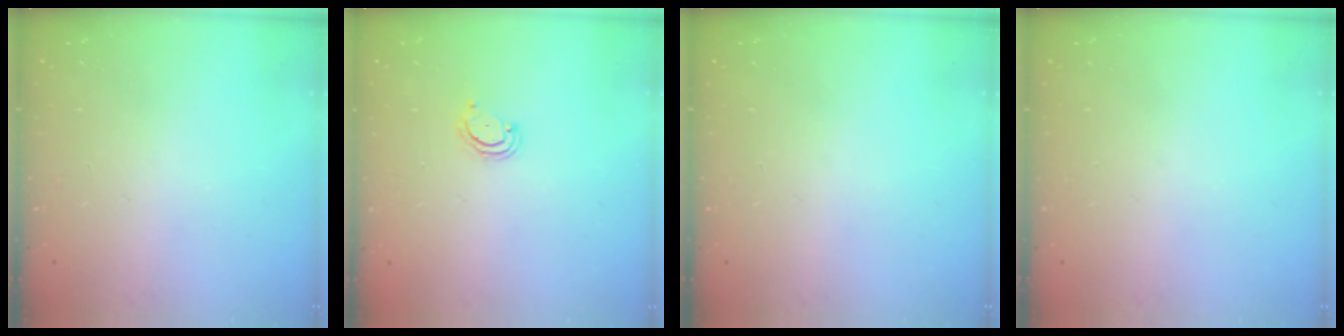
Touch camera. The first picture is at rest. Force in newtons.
{"total": 3.1, "press": 3.0, "slide": 0.4}
{"total": 0.0}
{"total": 0.0}